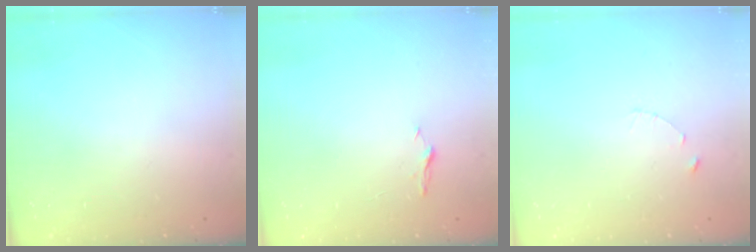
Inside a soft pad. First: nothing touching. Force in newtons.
{"total": 3.7, "press": 3.7, "slide": 0.5}
{"total": 1.0, "press": 1.0, "slide": 0.2}